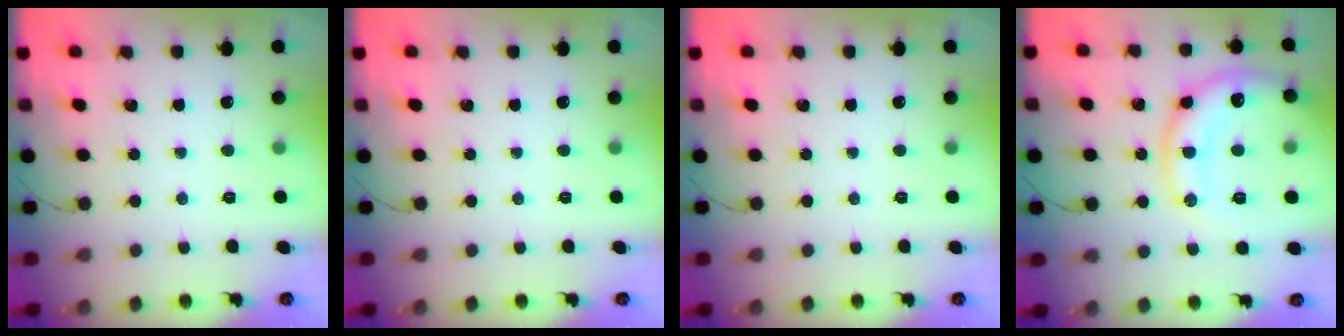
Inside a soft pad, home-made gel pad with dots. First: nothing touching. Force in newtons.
{"total": 0.0}
{"total": 0.0}
{"total": 16.5, "press": 16.4, "slide": 1.8}